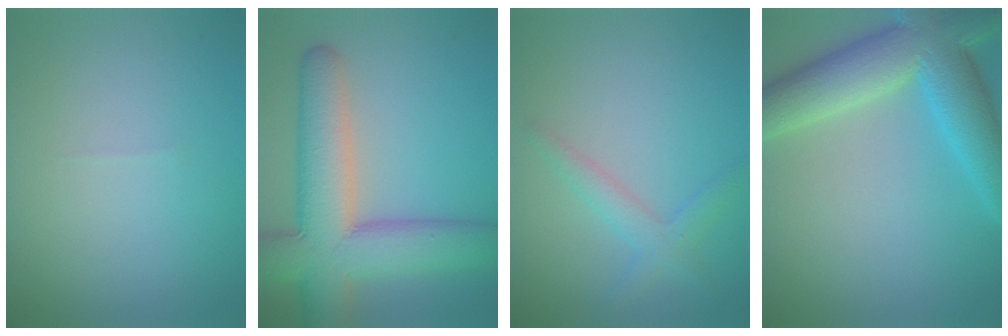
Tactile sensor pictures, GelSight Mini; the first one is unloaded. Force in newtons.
{"total": 10.2, "press": 10.2, "slide": 0.8}
{"total": 2.2, "press": 2.2, "slide": 0.0}
{"total": 9.6, "press": 9.6, "slide": 0.5}